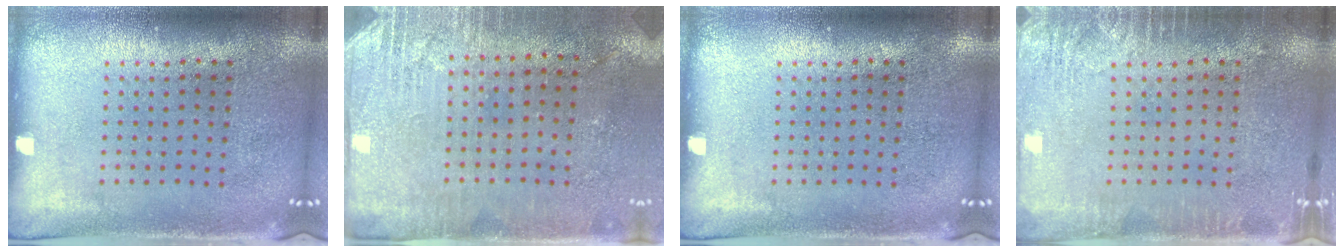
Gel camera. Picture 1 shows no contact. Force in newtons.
{"total": 2.8, "press": 2.5, "slide": 1.2}
{"total": 0.0}
{"total": 2.5, "press": 2.5, "slide": 0.4}